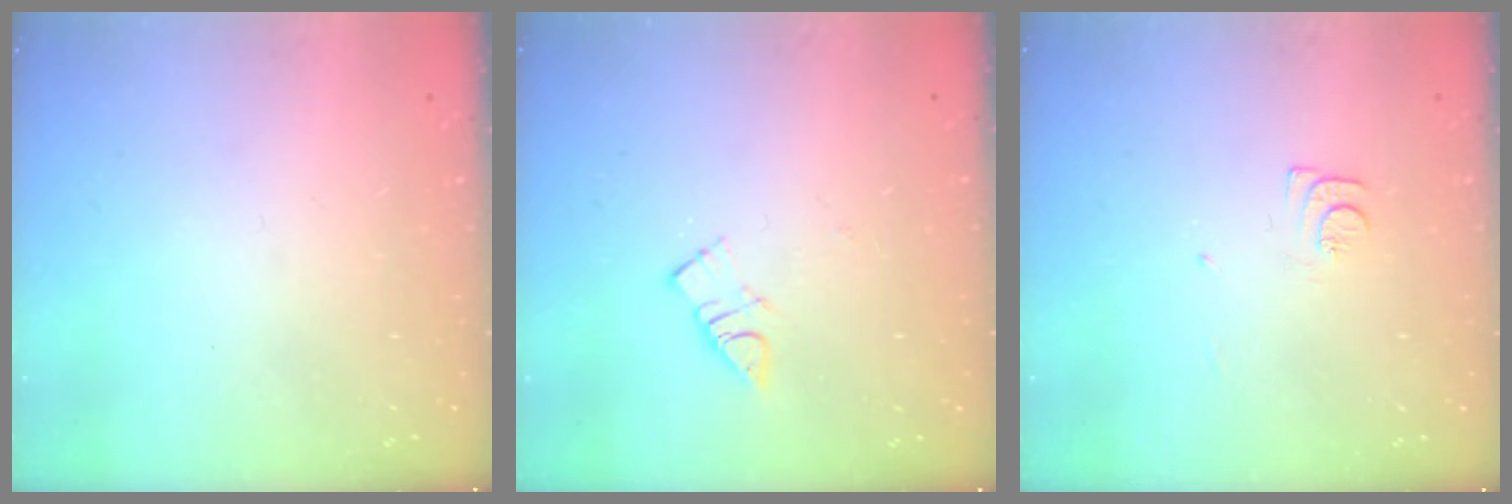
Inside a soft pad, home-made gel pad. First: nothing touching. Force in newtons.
{"total": 3.9, "press": 3.9, "slide": 0.5}
{"total": 5.9, "press": 5.9, "slide": 0.5}